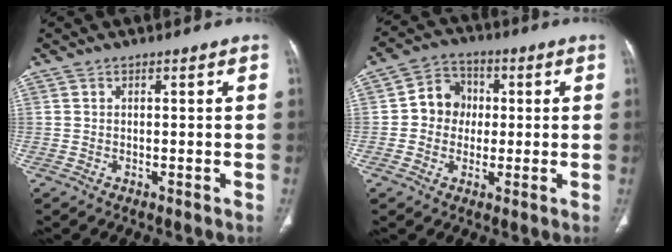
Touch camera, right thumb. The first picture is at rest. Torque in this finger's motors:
{"motor_torque": [0.20, 1.69, 0.67, -0.60, 0.02]}